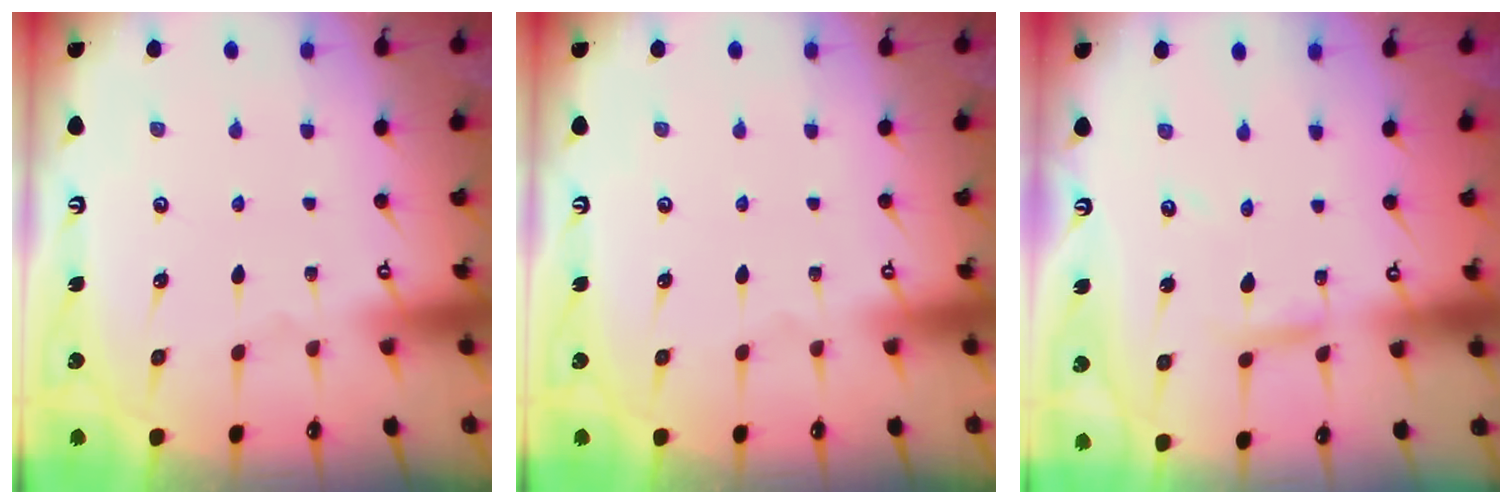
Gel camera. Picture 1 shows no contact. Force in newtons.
{"total": 0.0}
{"total": 4.0, "press": 4.0, "slide": 0.3}